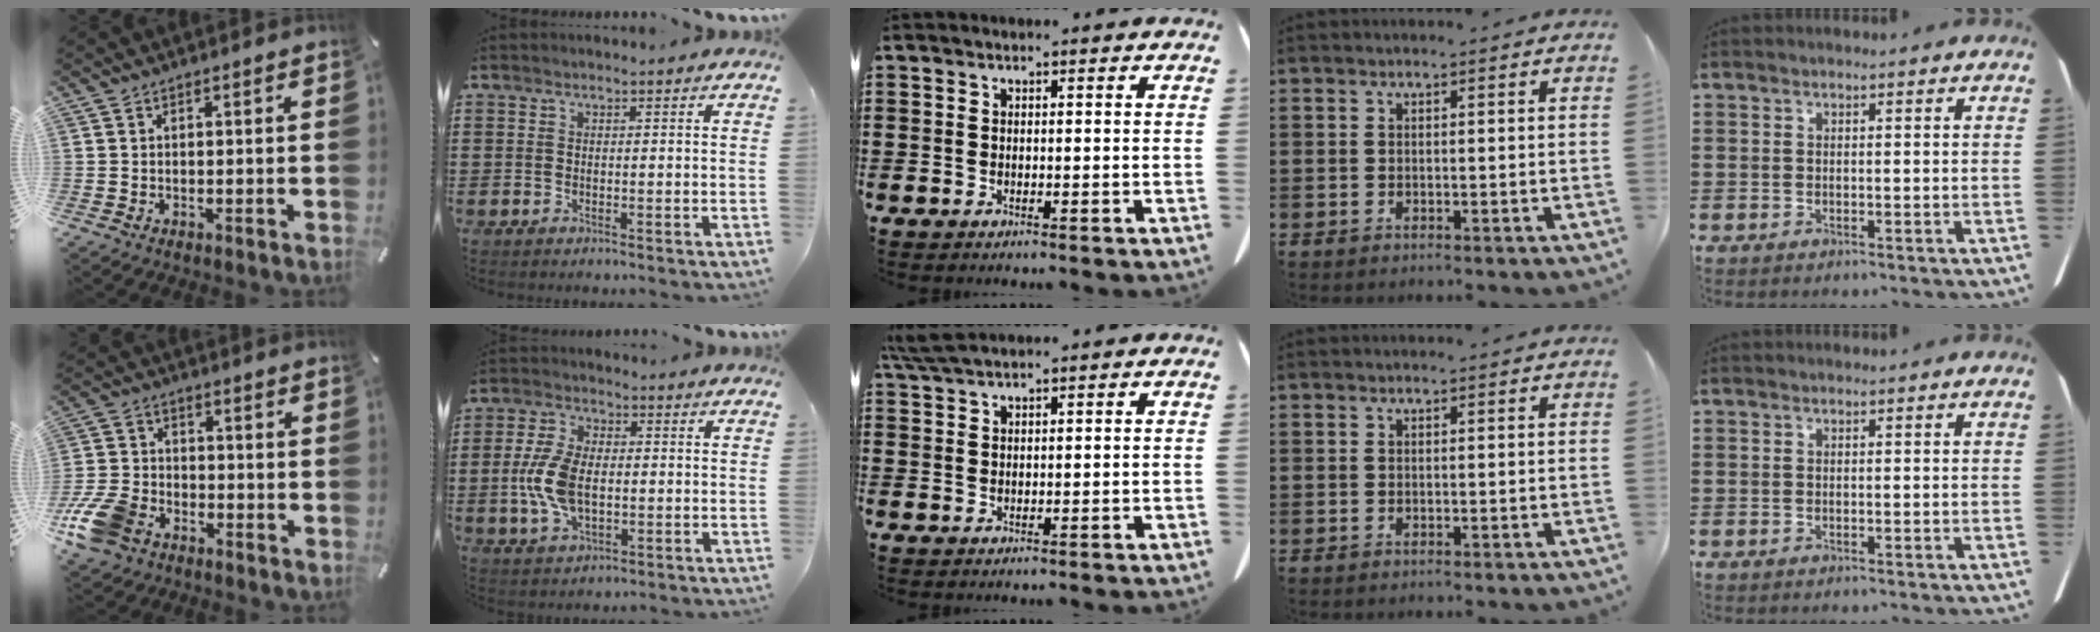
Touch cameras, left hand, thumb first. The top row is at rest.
{"thumb": {"total": 11.4, "force": [-6.4, 7.4, 5.8], "torque": [-0.132, 0.031, -0.120]}, "index": {"total": 8.6, "force": [-0.5, 4.9, 7.1], "torque": [-0.177, -0.001, -0.019]}, "middle": {"total": 3.8, "force": [3.1, 0.4, 2.2], "torque": [-0.050, 0.000, 0.059]}}